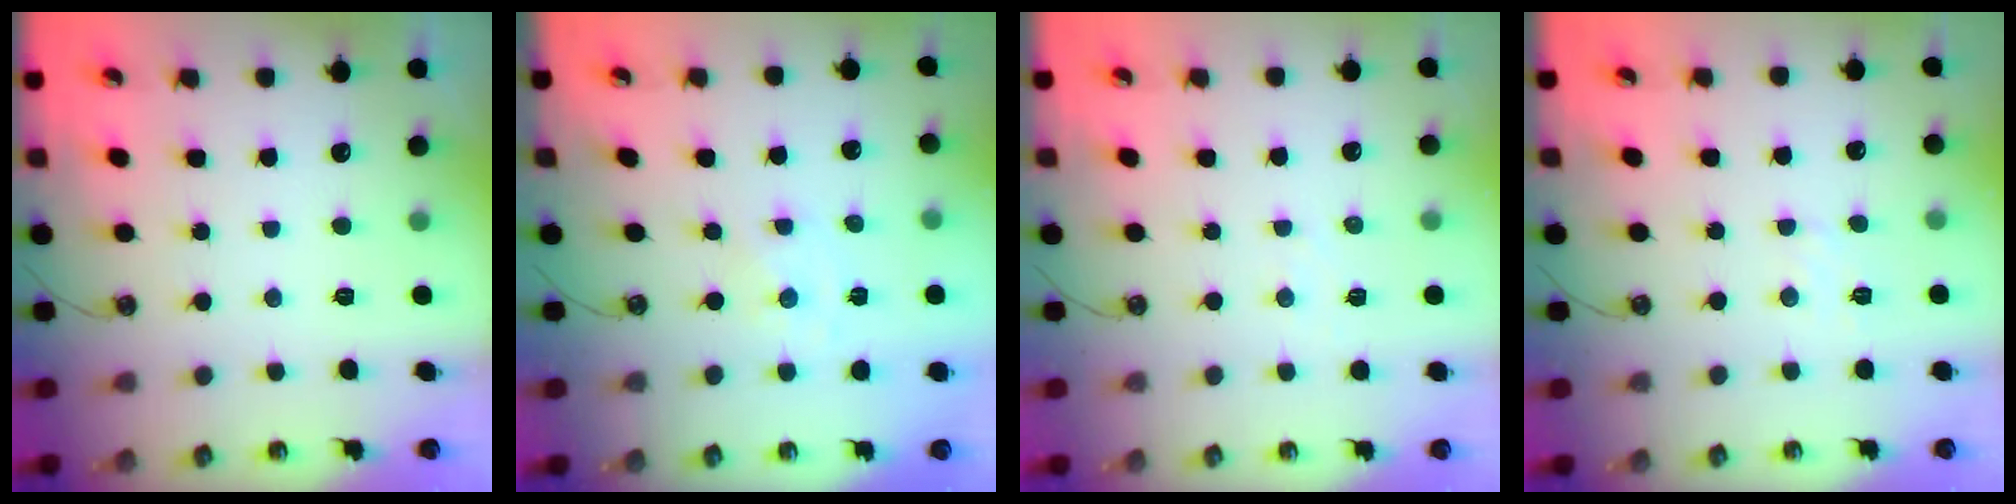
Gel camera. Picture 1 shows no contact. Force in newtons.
{"total": 0.0}
{"total": 4.1, "press": 4.0, "slide": 0.5}
{"total": 4.8, "press": 4.8, "slide": 0.6}